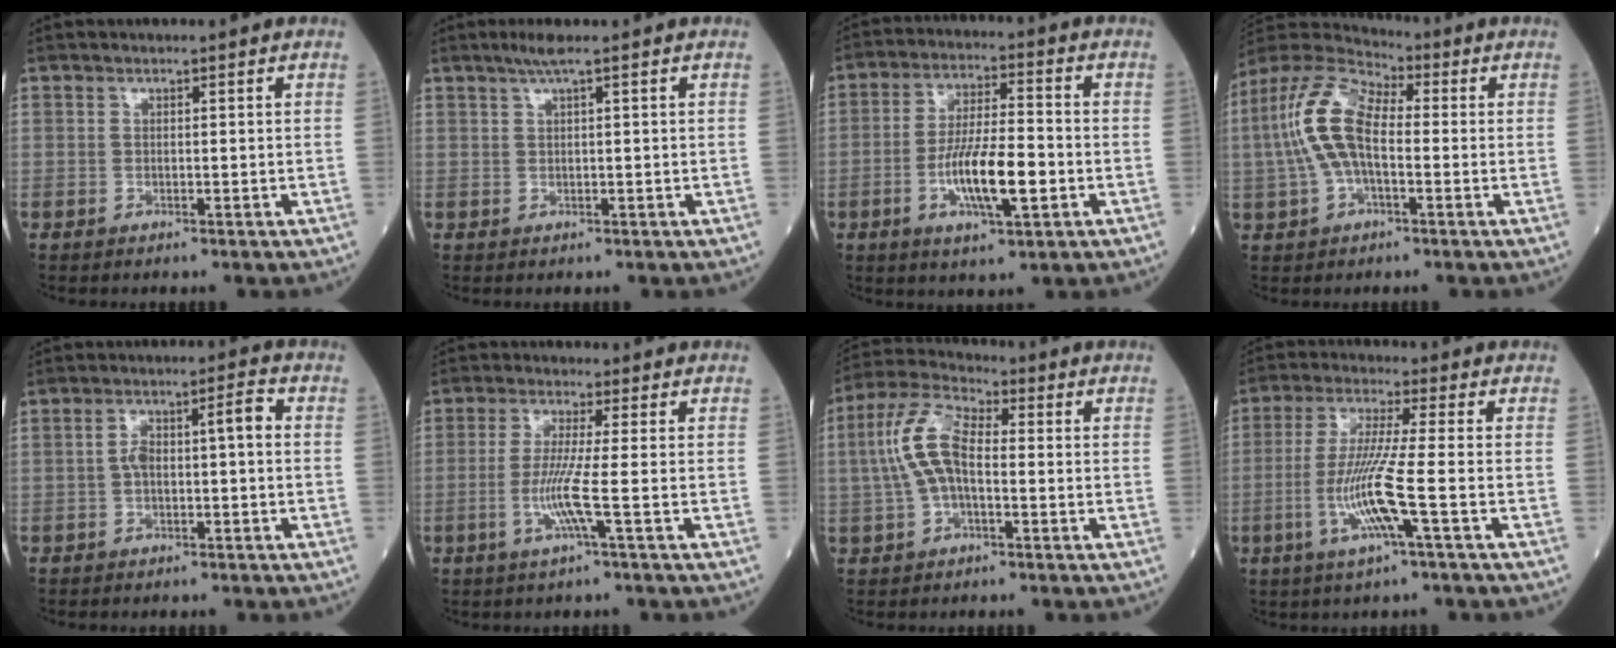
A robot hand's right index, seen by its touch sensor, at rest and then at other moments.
{"total": 2.2, "force": [1.3, -0.4, 1.7], "torque": [-0.041, 0.007, 0.028]}
{"total": 10.7, "force": [-3.0, 2.2, 10.0], "torque": [-0.188, 0.000, -0.052]}
{"total": 11.5, "force": [-0.1, 5.3, 10.3], "torque": [-0.239, 0.029, -0.008]}
{"total": 5.7, "force": [-0.1, 1.6, 5.5], "torque": [-0.106, 0.032, 0.000]}
{"total": 5.7, "force": [-1.6, -1.0, 5.3], "torque": [-0.109, -0.013, -0.038]}
{"total": 9.1, "force": [-0.2, 3.9, 8.2], "torque": [-0.193, 0.026, -0.009]}
{"total": 9.5, "force": [-2.9, -0.7, 9.1], "torque": [-0.186, -0.012, -0.061]}